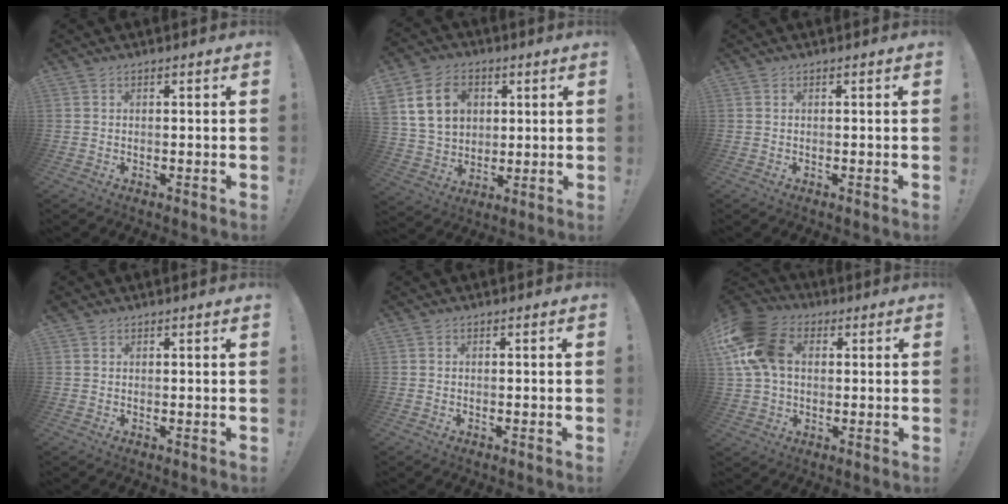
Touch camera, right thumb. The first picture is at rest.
{"total": 15.3, "force": [5.5, 12.0, 7.9], "torque": [-0.130, -0.011, 0.112]}
{"total": 0.0}
{"total": 0.6, "force": [0.6, 0.0, 0.1], "torque": [0.014, -0.007, 0.009]}
{"total": 0.0}
{"total": 17.1, "force": [4.1, 12.3, 11.1], "torque": [-0.216, 0.002, 0.079]}